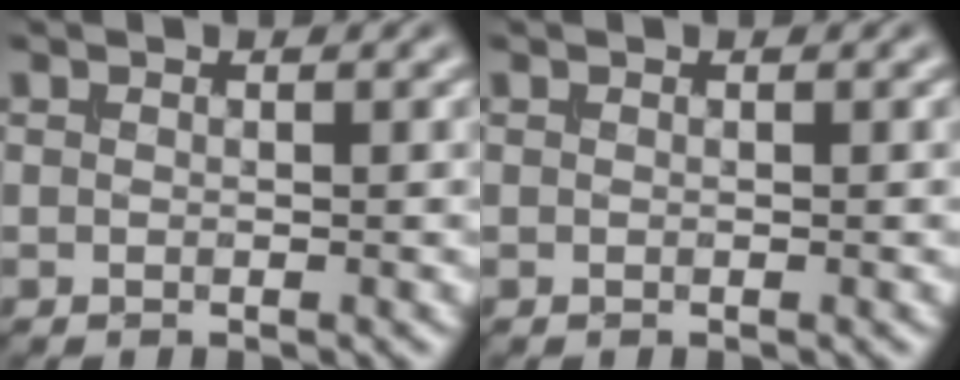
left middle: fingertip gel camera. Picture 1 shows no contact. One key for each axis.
{"total": 0.0}